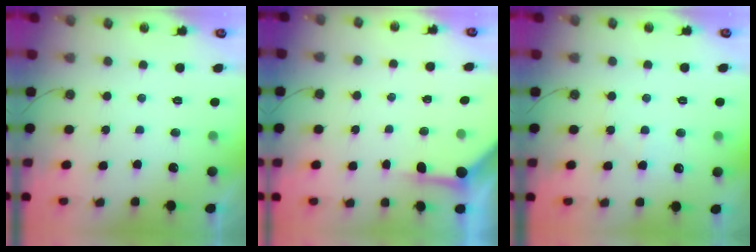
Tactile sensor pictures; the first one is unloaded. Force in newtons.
{"total": 3.8, "press": 3.7, "slide": 0.4}
{"total": 3.7, "press": 3.6, "slide": 0.5}